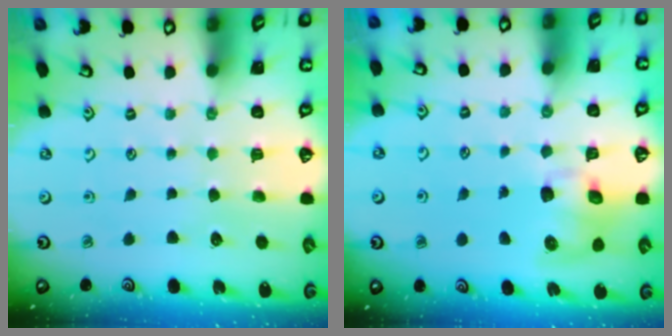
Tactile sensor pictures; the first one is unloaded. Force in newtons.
{"total": 8.9, "press": 8.8, "slide": 1.4}